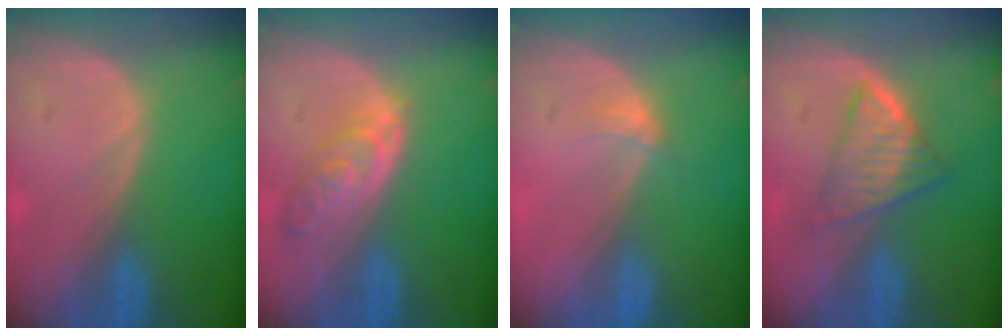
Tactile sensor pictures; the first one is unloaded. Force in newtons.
{"total": 5.4, "press": 5.2, "slide": 1.5}
{"total": 1.6, "press": 1.3, "slide": 1.0}
{"total": 5.7, "press": 5.5, "slide": 1.6}